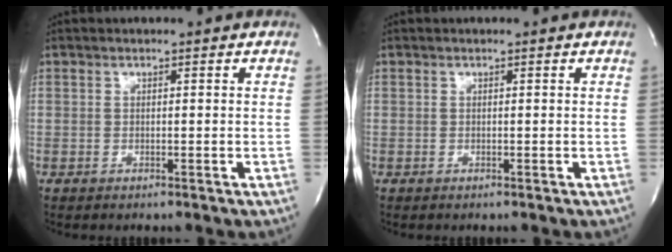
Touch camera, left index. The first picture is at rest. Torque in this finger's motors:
{"motor_torque": [0.00, 0.00, 0.00, 0.00]}